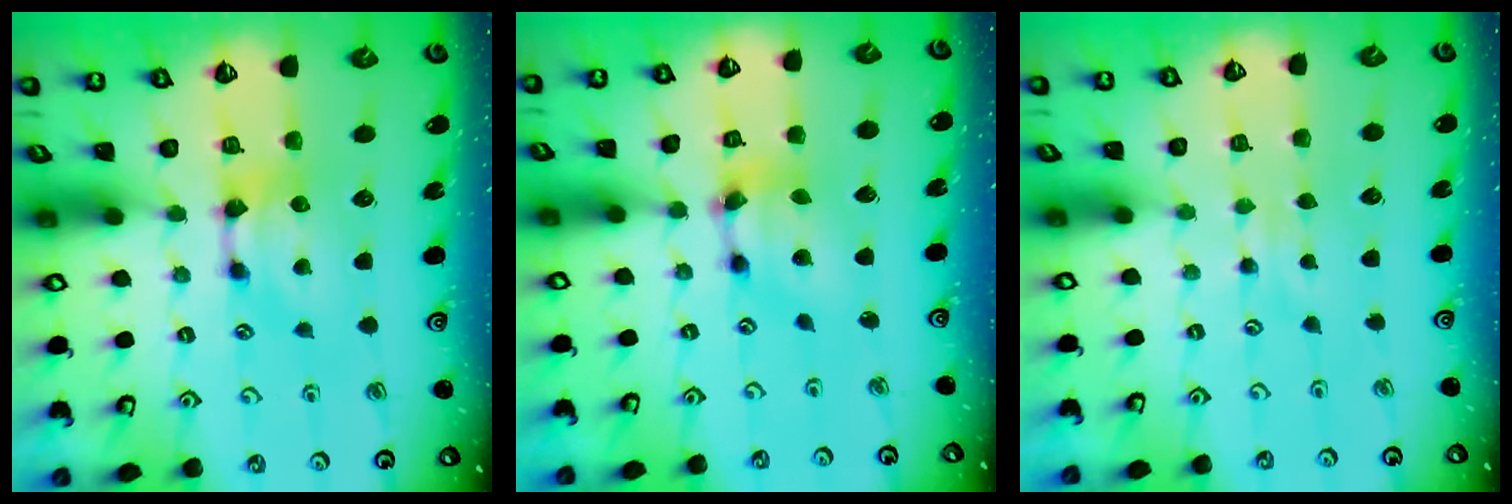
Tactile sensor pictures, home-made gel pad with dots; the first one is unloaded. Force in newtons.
{"total": 6.4, "press": 6.1, "slide": 1.9}
{"total": 2.4, "press": 2.4, "slide": 0.2}